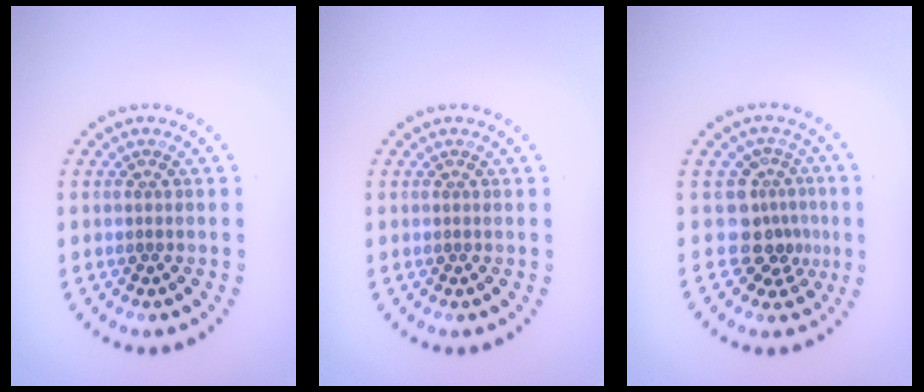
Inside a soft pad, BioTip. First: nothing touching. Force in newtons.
{"total": 0.0}
{"total": 3.4, "press": 2.4, "slide": 2.5}